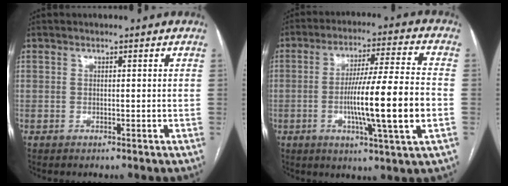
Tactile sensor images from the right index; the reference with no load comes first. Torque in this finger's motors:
{"motor_torque": [2.14, 0.00, 1.05, 0.21]}